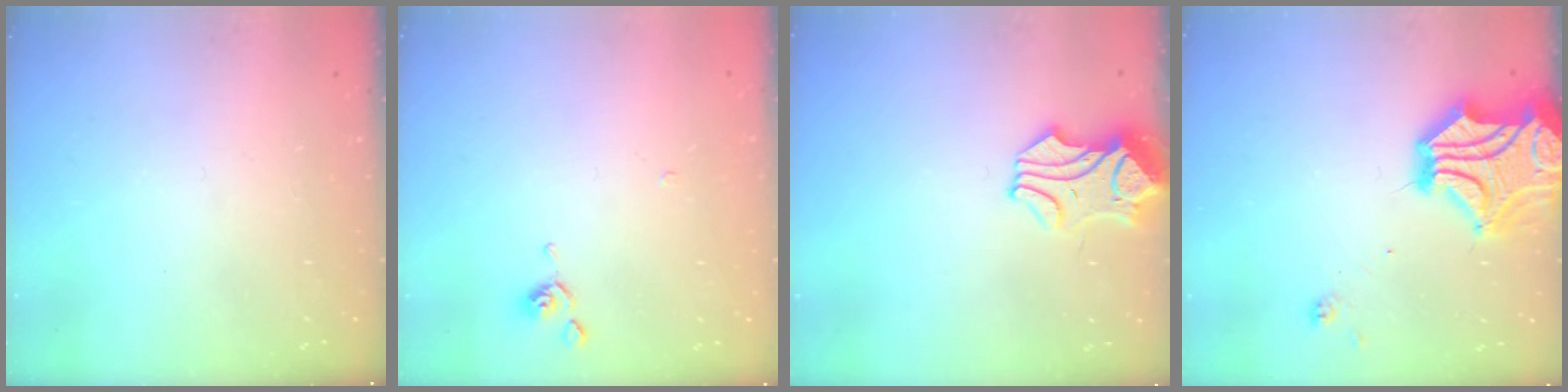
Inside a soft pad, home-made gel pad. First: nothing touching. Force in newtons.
{"total": 0.0}
{"total": 1.1, "press": 0.6, "slide": 0.9}
{"total": 10.9, "press": 10.7, "slide": 2.4}